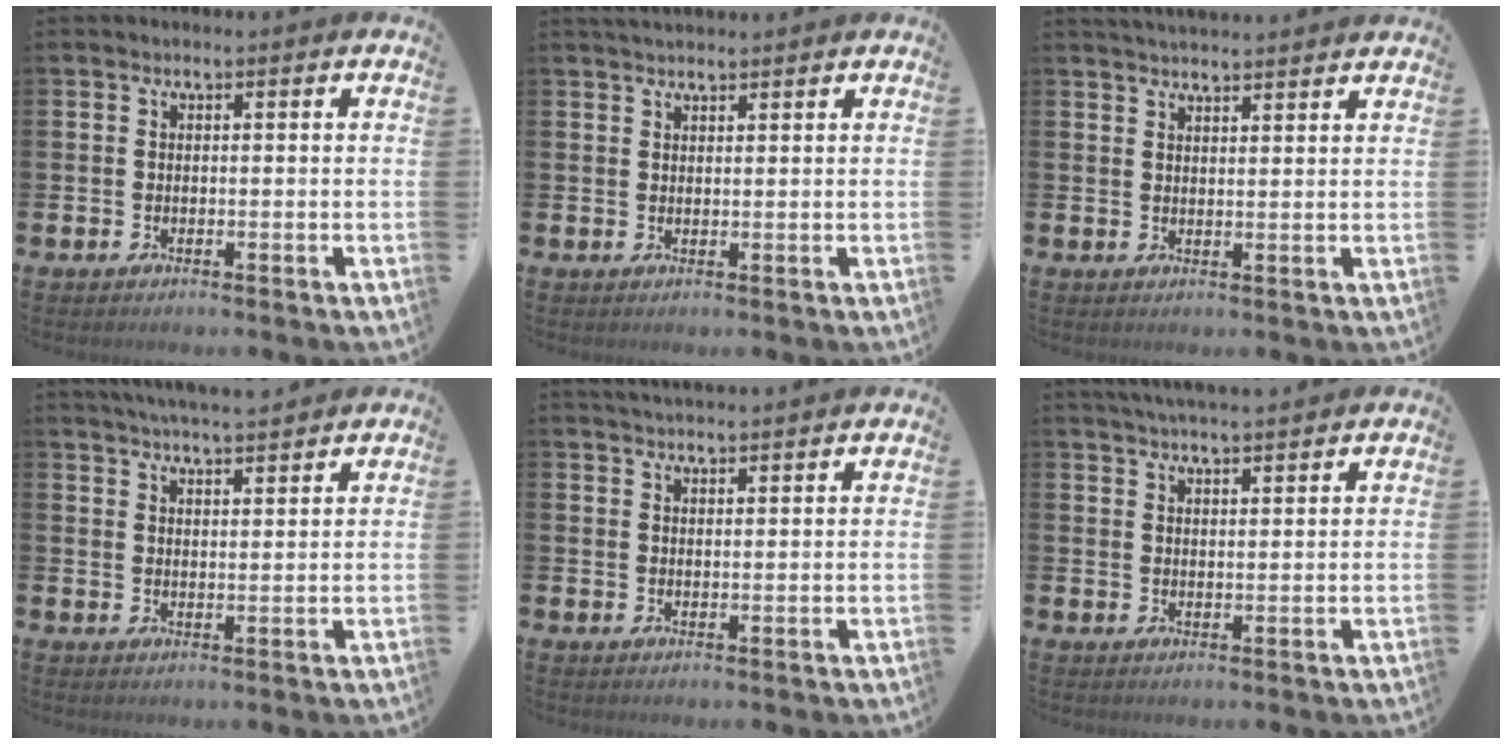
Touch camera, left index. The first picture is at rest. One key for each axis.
{"total": 2.1, "fx": 2.0, "fy": 0.3, "fz": 0.4, "tx": -0.006, "ty": -0.003, "tz": 0.036}
{"total": 3.1, "fx": 3.1, "fy": -0.1, "fz": 0.0, "tx": 0.000, "ty": -0.017, "tz": 0.056}
{"total": 5.0, "fx": 4.9, "fy": -0.1, "fz": 0.7, "tx": -0.020, "ty": -0.023, "tz": 0.089}
{"total": 2.9, "fx": 2.9, "fy": -0.1, "fz": 0.1, "tx": 0.000, "ty": -0.015, "tz": 0.051}
{"total": 4.1, "fx": 4.0, "fy": 0.0, "fz": 0.8, "tx": -0.019, "ty": -0.014, "tz": 0.073}